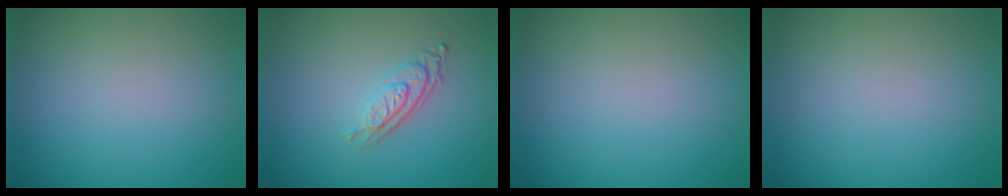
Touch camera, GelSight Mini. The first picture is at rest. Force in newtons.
{"total": 2.9, "press": 2.1, "slide": 2.1}
{"total": 0.0}
{"total": 0.0}